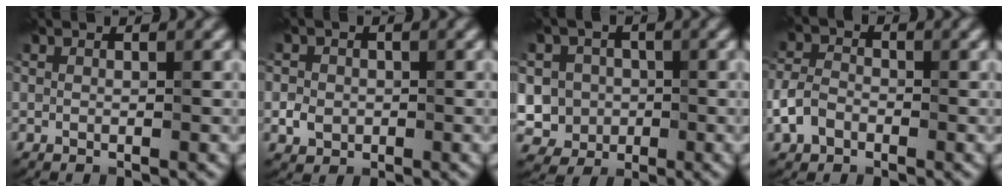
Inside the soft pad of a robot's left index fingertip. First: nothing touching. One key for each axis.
{"total": 1.8, "fx": -0.3, "fy": 1.6, "fz": 0.6, "tx": -0.003, "ty": -0.002, "tz": -0.011}
{"total": 7.4, "fx": -0.5, "fy": 7.0, "fz": 2.3, "tx": -0.044, "ty": 0.023, "tz": -0.036}
{"total": 3.0, "fx": -1.4, "fy": 2.2, "fz": 1.5, "tx": -0.032, "ty": 0.004, "tz": -0.037}